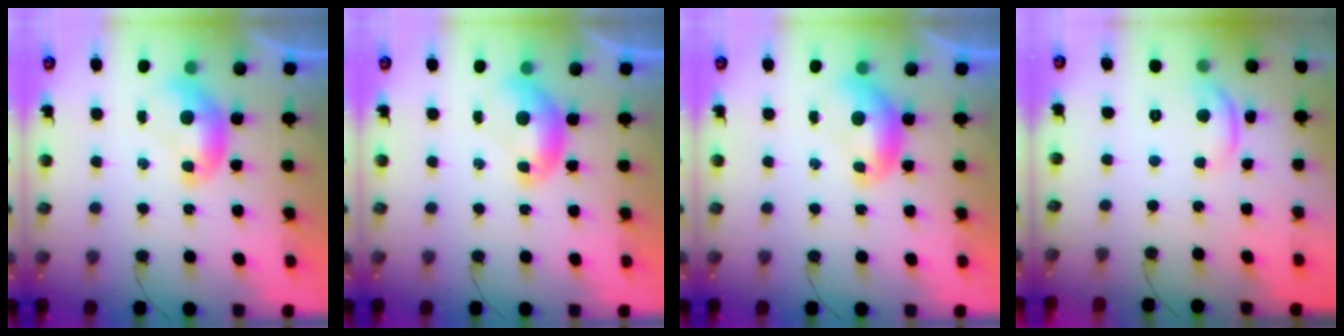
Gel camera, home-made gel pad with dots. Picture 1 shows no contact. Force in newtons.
{"total": 0.0}
{"total": 0.0}
{"total": 3.7, "press": 3.7, "slide": 0.3}